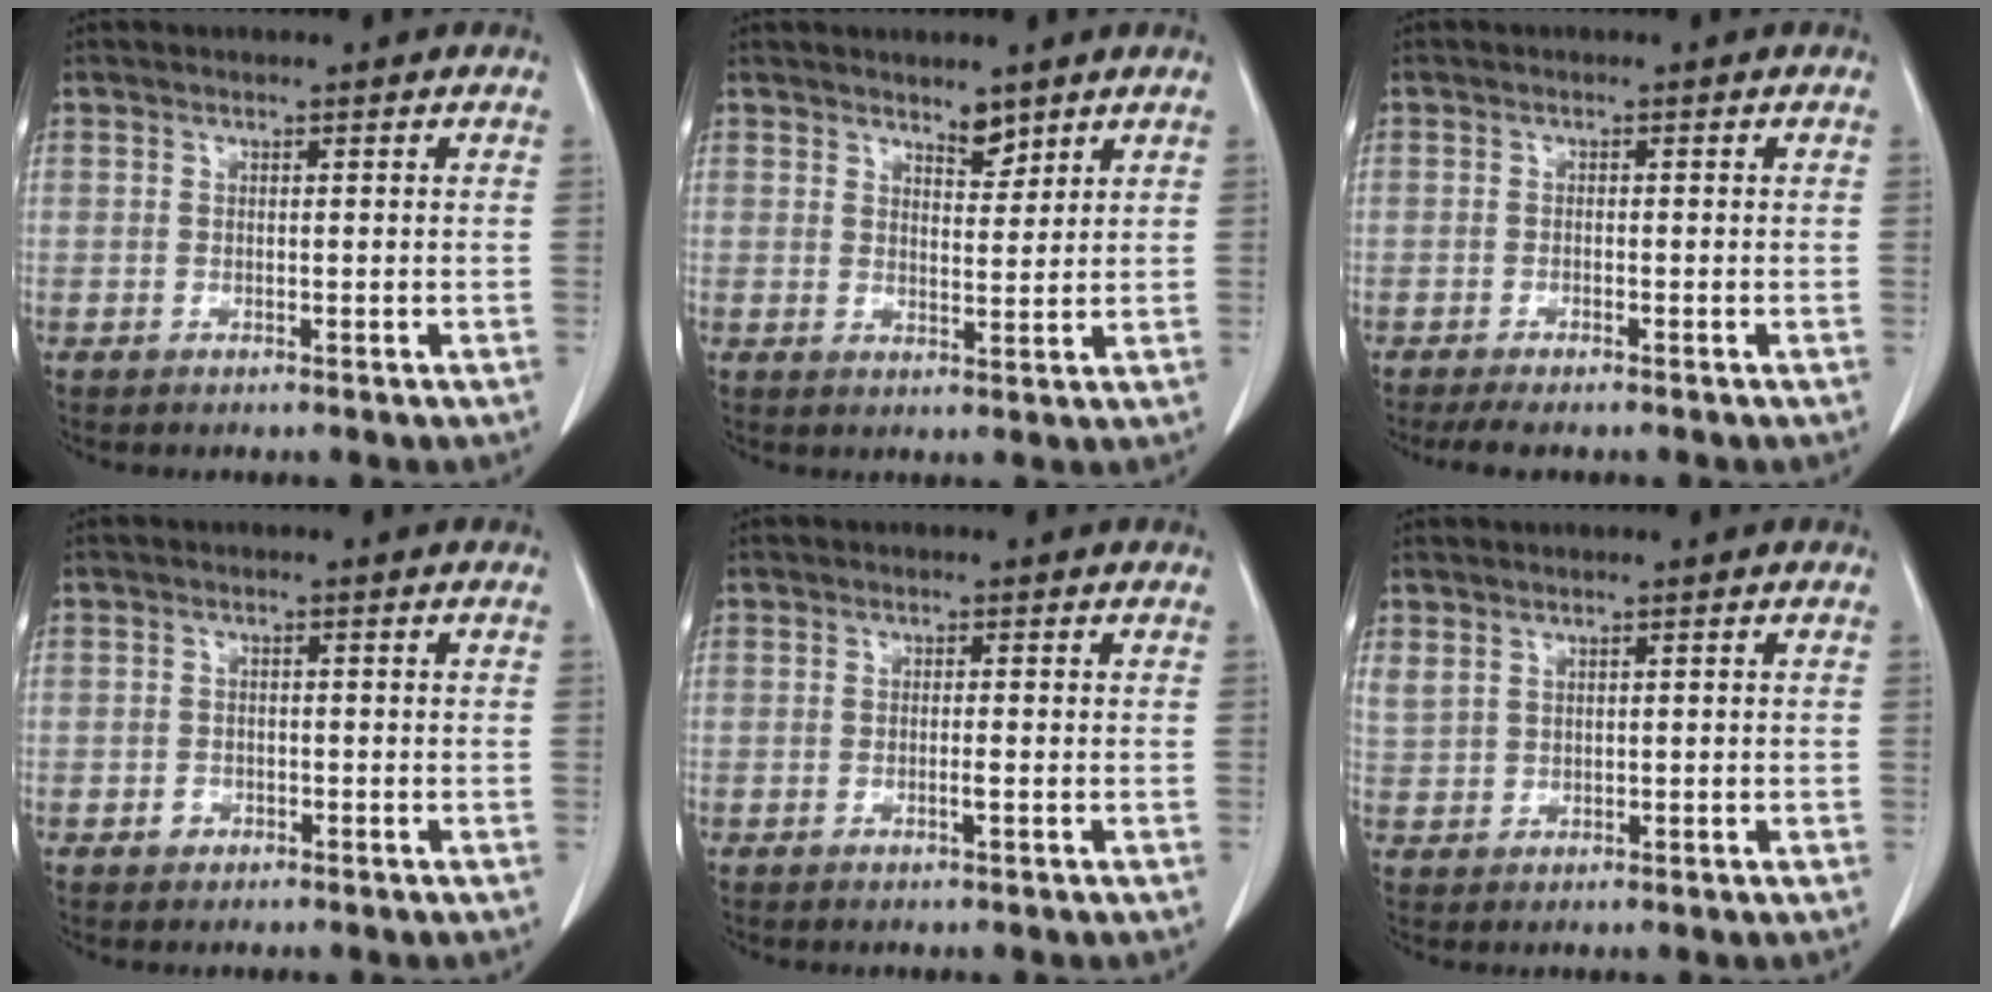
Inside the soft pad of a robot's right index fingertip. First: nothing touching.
{"total": 2.8, "force": [2.4, 1.0, 1.1], "torque": [-0.018, -0.008, 0.041]}
{"total": 4.0, "force": [-3.3, 0.6, 2.2], "torque": [-0.029, -0.008, -0.047]}
{"total": 2.4, "force": [-1.0, 1.3, 1.8], "torque": [-0.038, 0.001, -0.012]}
{"total": 1.2, "force": [-0.4, -0.1, 1.1], "torque": [-0.023, -0.002, -0.007]}
{"total": 2.5, "force": [1.4, 1.6, 1.3], "torque": [-0.043, 0.016, 0.045]}